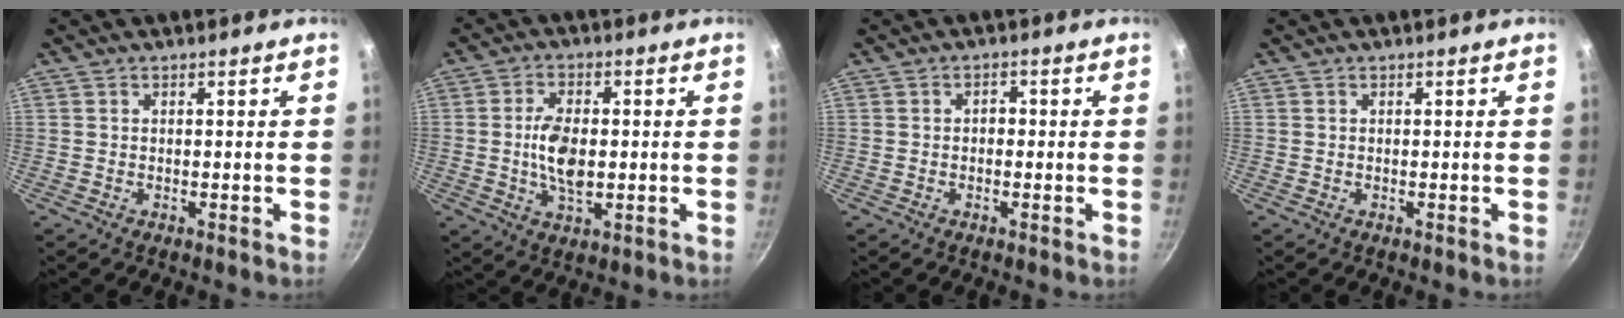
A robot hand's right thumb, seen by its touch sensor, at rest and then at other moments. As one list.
[{"total": 8.1, "force": [-0.2, 4.3, 6.9], "torque": [-0.124, -0.001, -0.004]}, {"total": 1.6, "force": [-0.2, 1.2, 1.0], "torque": [-0.003, 0.008, -0.008]}, {"total": 0.0}]